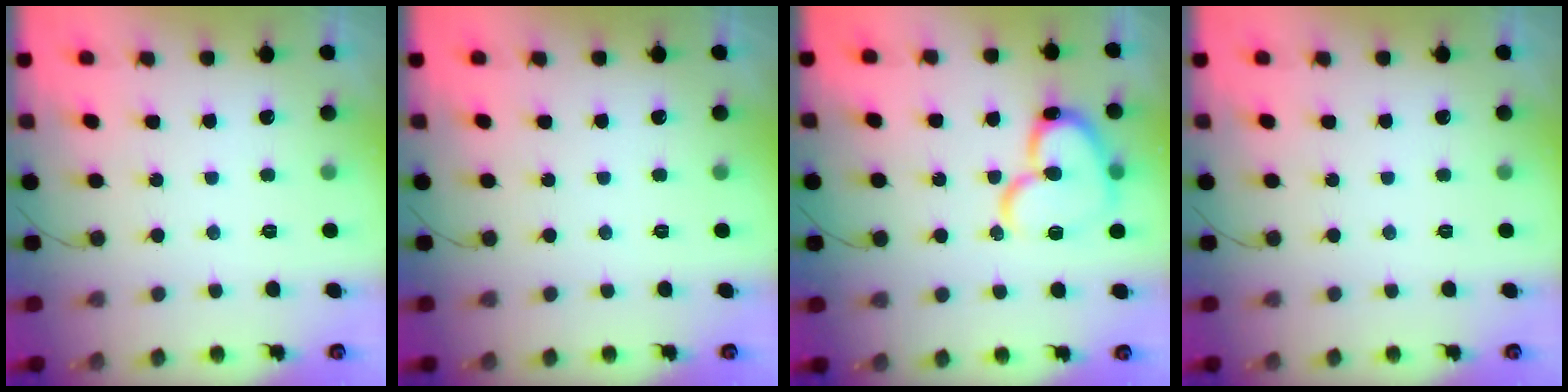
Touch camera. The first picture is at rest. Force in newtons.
{"total": 0.0}
{"total": 16.2, "press": 16.1, "slide": 1.7}
{"total": 0.0}